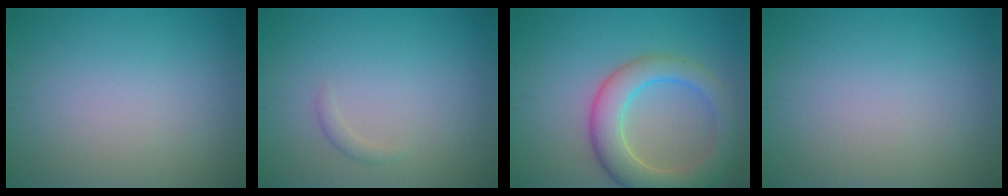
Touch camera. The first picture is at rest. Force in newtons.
{"total": 0.8, "press": 0.8, "slide": 0.1}
{"total": 6.3, "press": 6.3, "slide": 0.5}
{"total": 0.0}